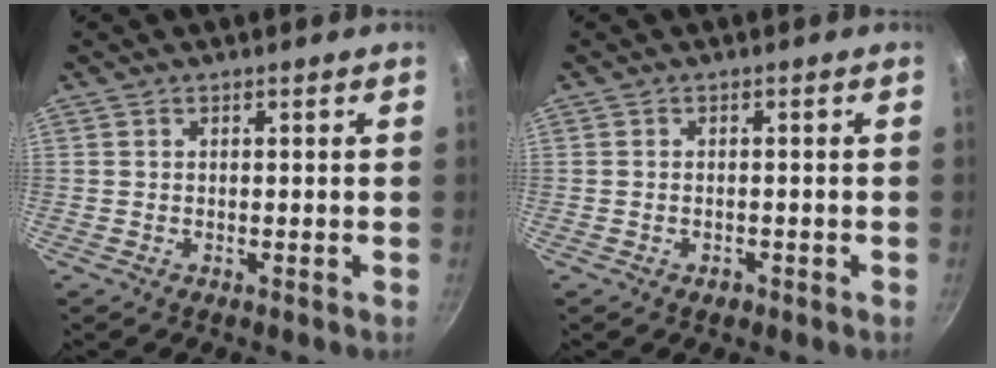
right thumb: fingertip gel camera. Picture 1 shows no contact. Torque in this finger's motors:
{"motor_torque": [-0.30, 0.05, -0.22, 0.02, -0.01]}